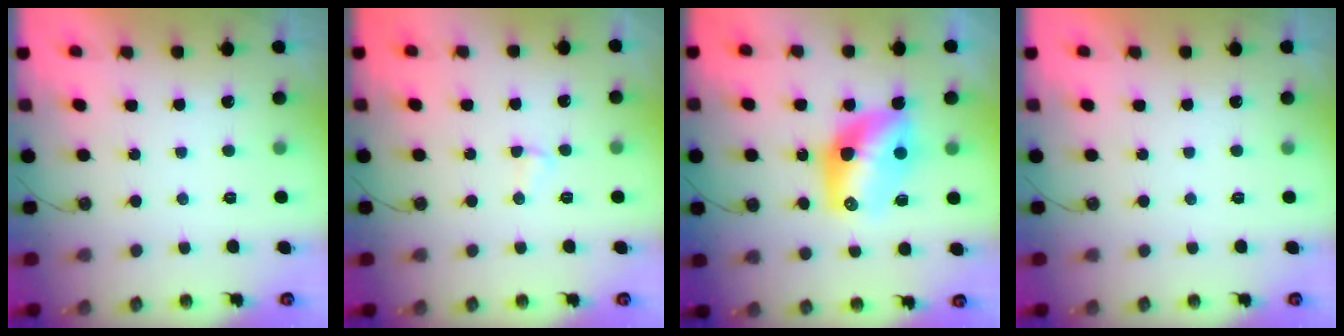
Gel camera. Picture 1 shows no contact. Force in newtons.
{"total": 2.5, "press": 2.5, "slide": 0.7}
{"total": 11.5, "press": 11.5, "slide": 0.8}
{"total": 0.0}